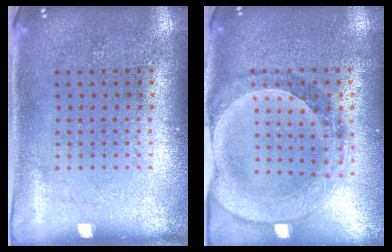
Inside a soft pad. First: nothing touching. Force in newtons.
{"total": 1.5, "press": 1.4, "slide": 0.3}